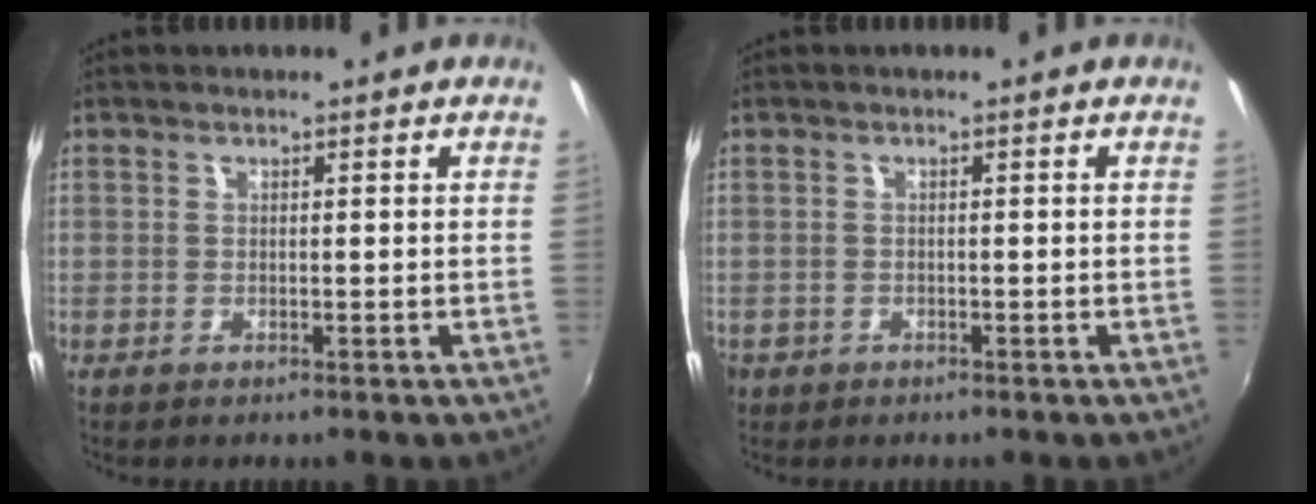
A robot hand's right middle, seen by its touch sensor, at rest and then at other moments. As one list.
[{"total": 3.5, "force": [-1.3, 3.0, 1.2], "torque": [-0.033, -0.005, -0.019]}]